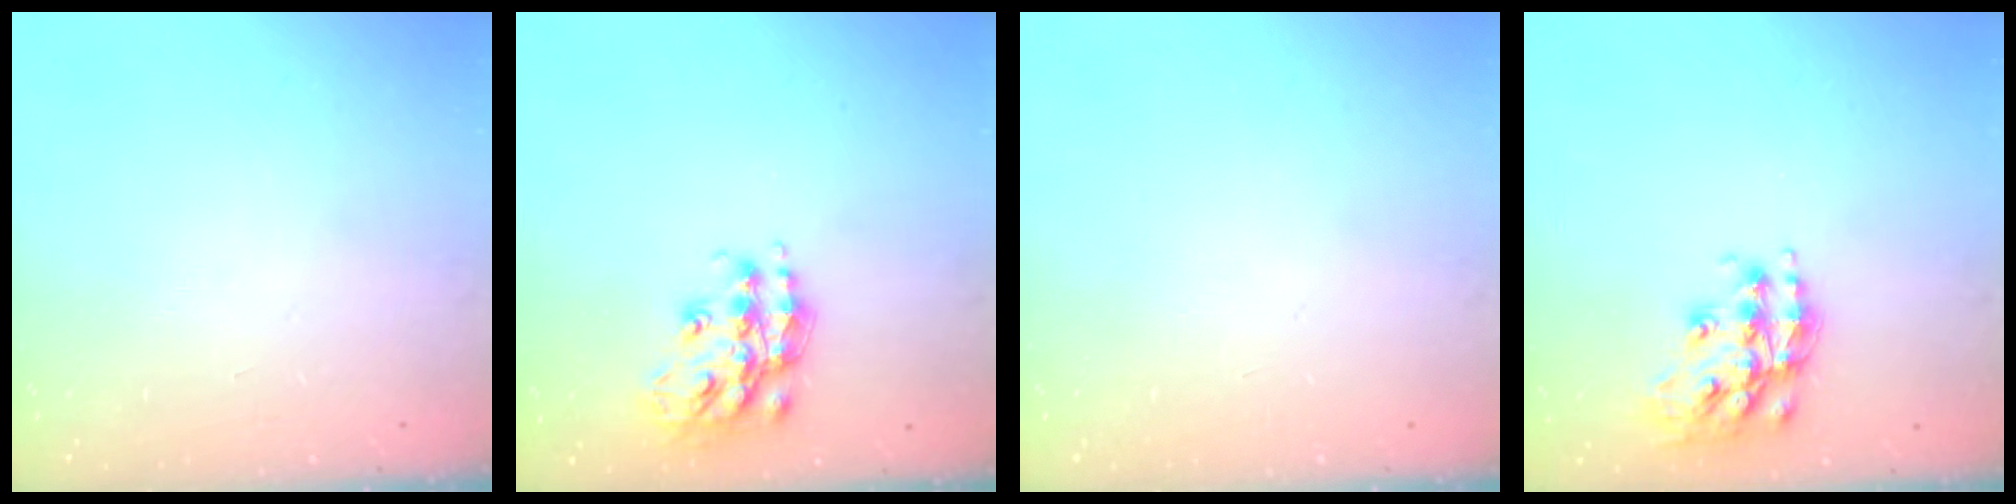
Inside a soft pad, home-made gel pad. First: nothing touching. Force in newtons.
{"total": 14.9, "press": 14.8, "slide": 0.8}
{"total": 0.0}
{"total": 15.1, "press": 15.0, "slide": 1.0}